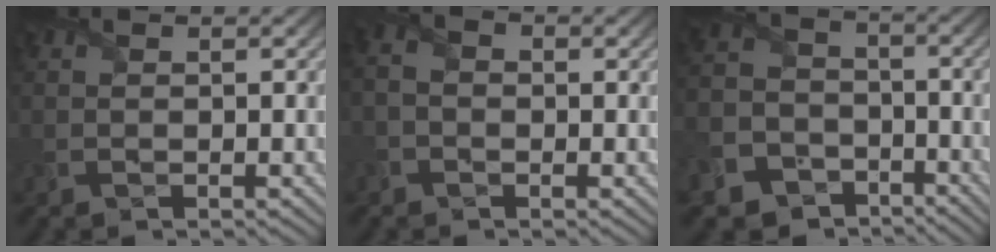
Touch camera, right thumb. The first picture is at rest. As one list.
[{"total": 2.4, "force": [-0.8, 1.7, 1.4], "torque": [-0.033, 0.005, -0.017]}, {"total": 10.8, "force": [-6.8, 7.8, 3.2], "torque": [-0.099, -0.037, -0.125]}]